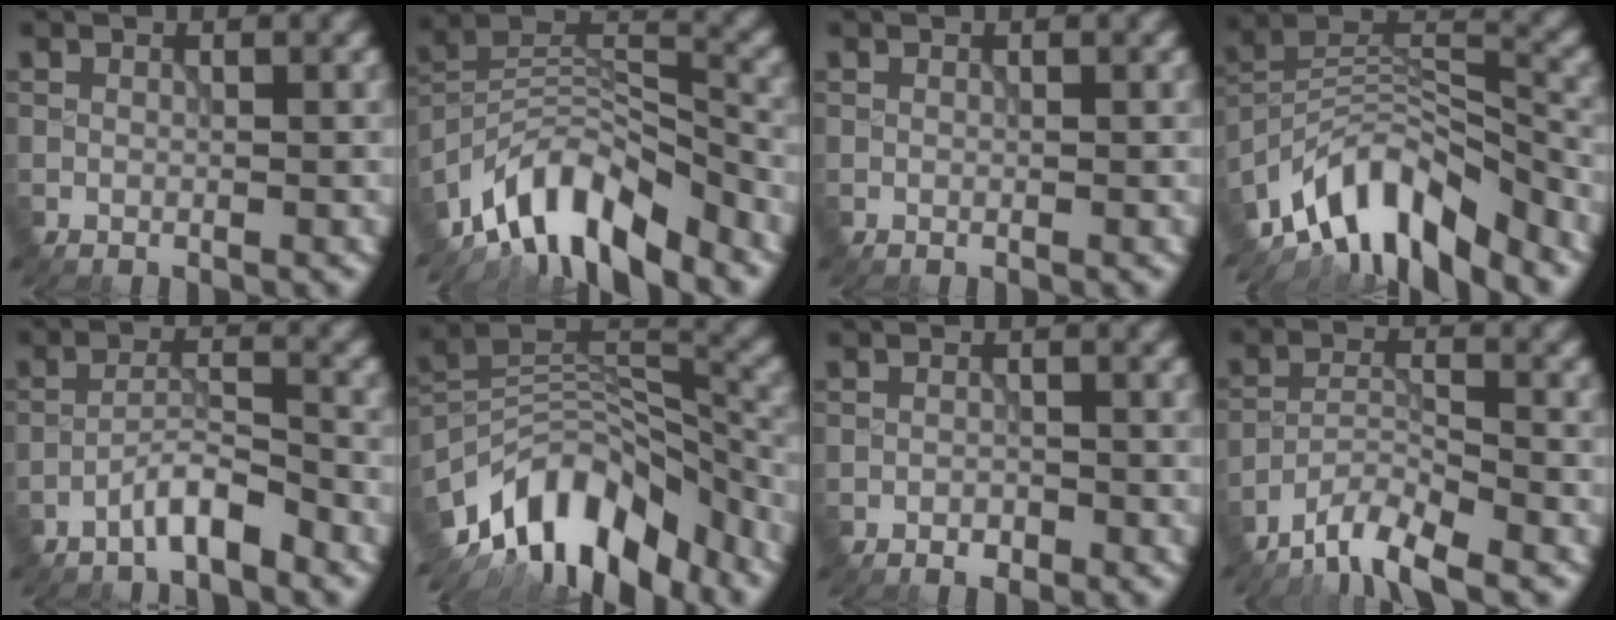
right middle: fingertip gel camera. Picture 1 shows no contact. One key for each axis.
{"total": 10.1, "fx": -7.7, "fy": 3.5, "fz": 5.5, "tx": -0.086, "ty": 0.003, "tz": -0.155}
{"total": 0.0}
{"total": 10.9, "fx": -8.0, "fy": 4.1, "fz": 6.1, "tx": -0.099, "ty": 0.008, "tz": -0.159}
{"total": 3.1, "fx": -2.5, "fy": 0.4, "fz": 1.8, "tx": -0.030, "ty": 0.012, "tz": -0.051}
{"total": 12.4, "fx": -8.7, "fy": 5.6, "fz": 6.9, "tx": -0.115, "ty": 0.021, "tz": -0.162}
{"total": 1.1, "fx": -0.8, "fy": 0.5, "fz": 0.5, "tx": -0.007, "ty": 0.000, "tz": -0.014}
{"total": 4.8, "fx": -4.2, "fy": 0.7, "fz": 2.4, "tx": -0.041, "ty": -0.002, "tz": -0.084}